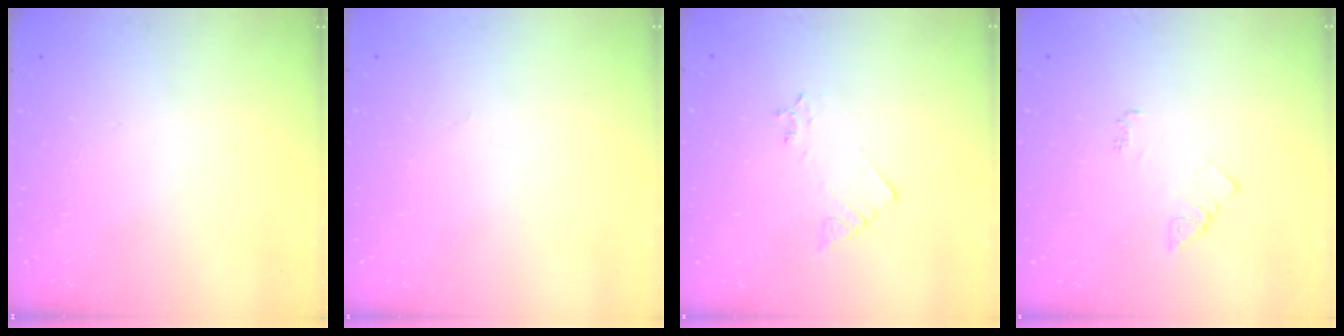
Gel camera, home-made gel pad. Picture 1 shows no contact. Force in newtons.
{"total": 0.0}
{"total": 2.5, "press": 2.5, "slide": 0.3}
{"total": 3.8, "press": 3.7, "slide": 0.5}